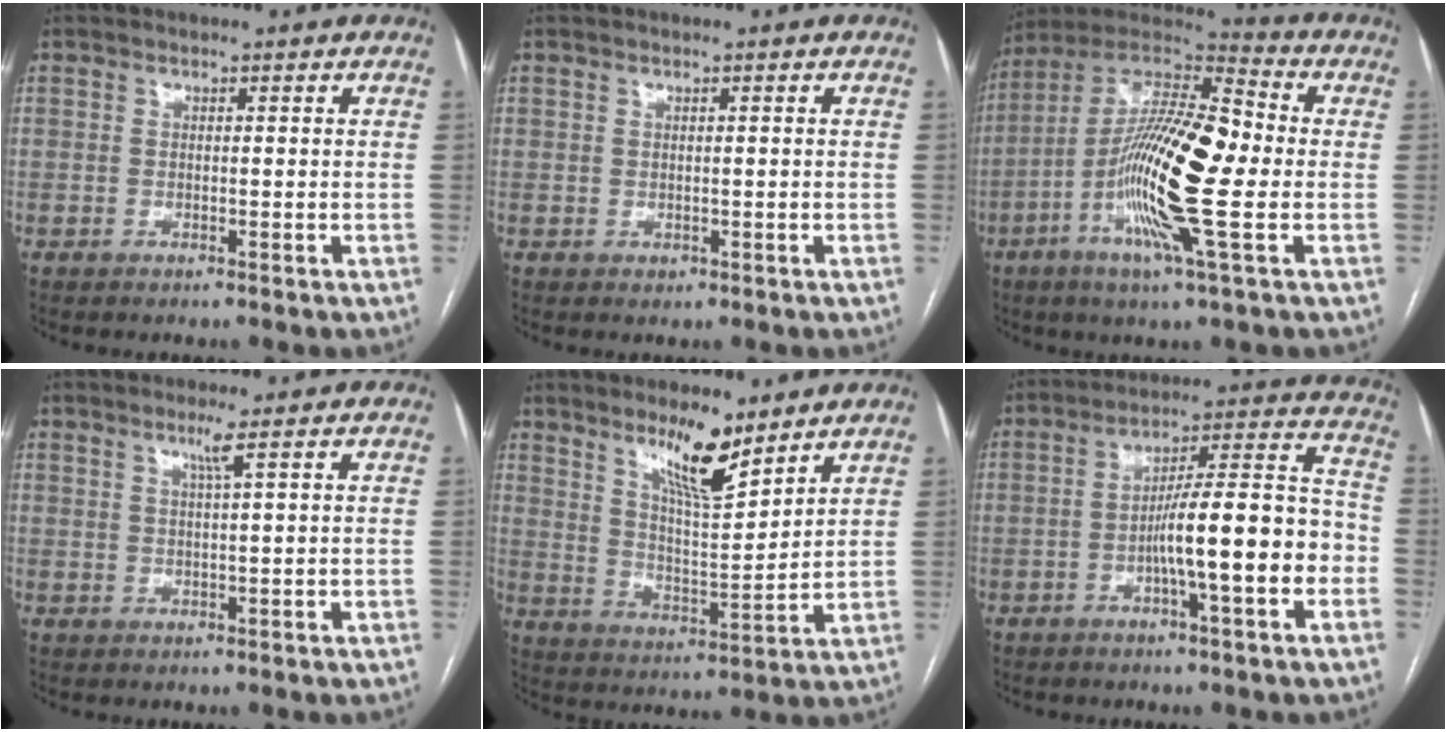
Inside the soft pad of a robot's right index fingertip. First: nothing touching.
{"total": 0.5, "force": [0.1, 0.5, 0.0], "torque": [0.001, 0.000, 0.004]}
{"total": 19.9, "force": [-3.1, 2.3, 19.5], "torque": [-0.376, 0.002, -0.066]}
{"total": 2.1, "force": [1.3, -0.7, 1.5], "torque": [-0.030, -0.006, 0.026]}
{"total": 9.7, "force": [7.2, 1.4, 6.4], "torque": [-0.114, -0.013, 0.131]}
{"total": 14.1, "force": [-3.9, 1.2, 13.5], "torque": [-0.205, 0.025, -0.063]}